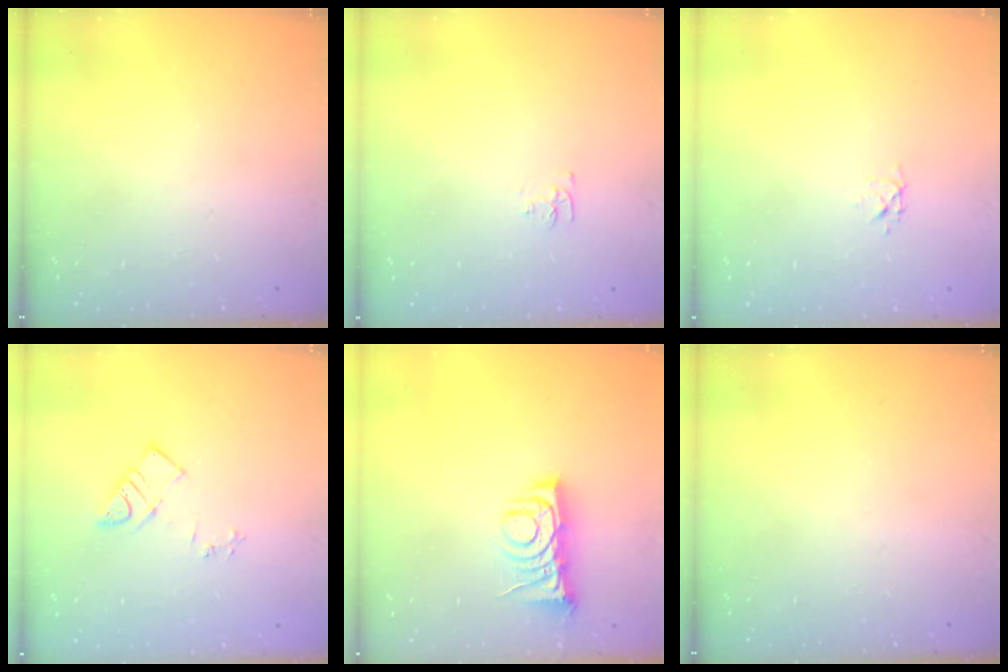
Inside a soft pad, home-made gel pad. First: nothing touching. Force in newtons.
{"total": 3.7, "press": 3.6, "slide": 0.6}
{"total": 3.2, "press": 3.2, "slide": 0.3}
{"total": 6.0, "press": 6.0, "slide": 0.2}
{"total": 7.1, "press": 7.0, "slide": 1.0}
{"total": 0.0}